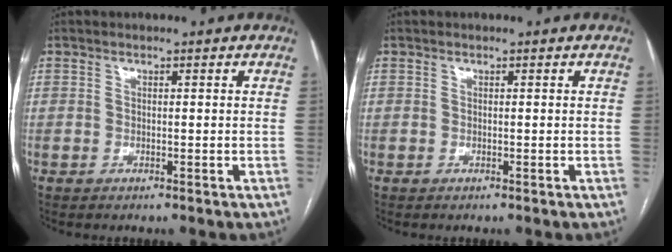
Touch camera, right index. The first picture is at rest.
{"total": 0.0}